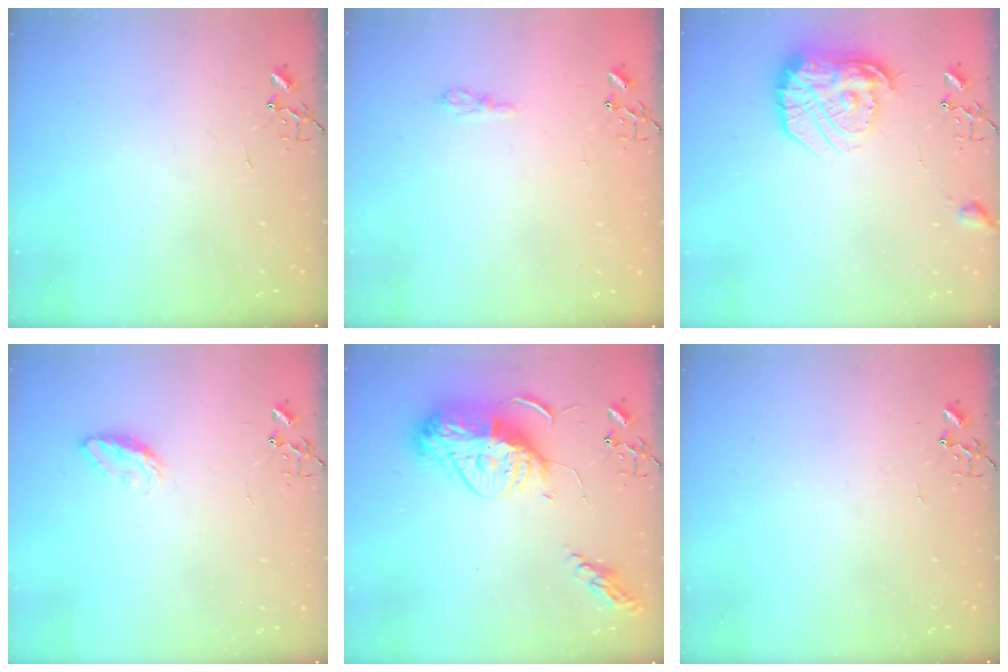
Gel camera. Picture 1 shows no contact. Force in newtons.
{"total": 5.9, "press": 5.8, "slide": 0.7}
{"total": 17.9, "press": 17.8, "slide": 1.2}
{"total": 5.9, "press": 5.8, "slide": 0.7}
{"total": 17.4, "press": 17.3, "slide": 1.9}
{"total": 0.0}